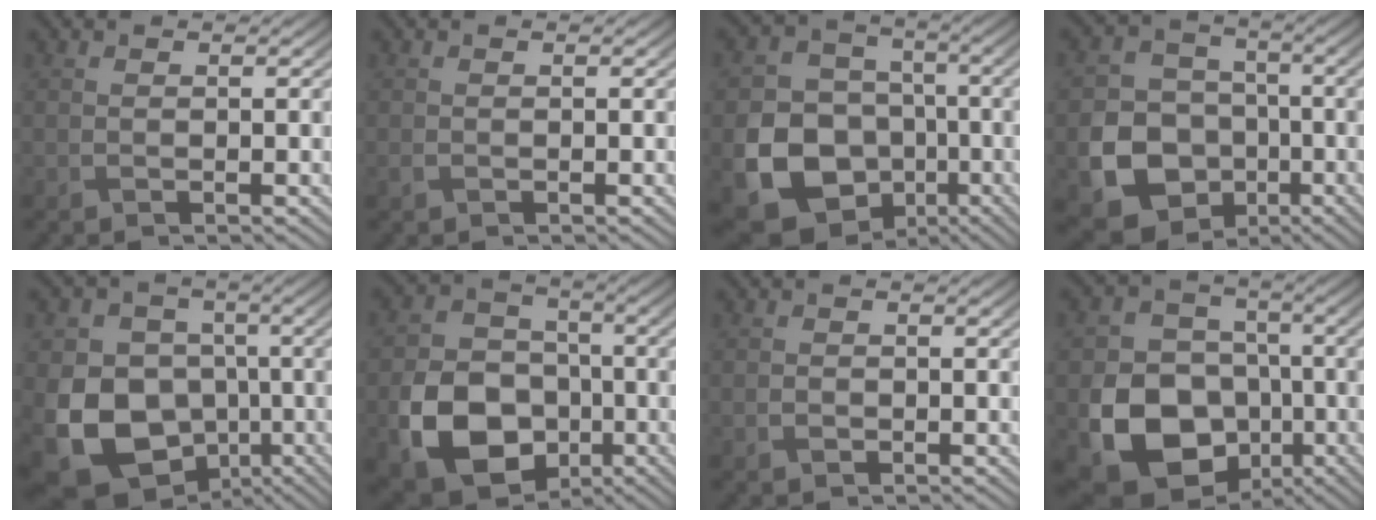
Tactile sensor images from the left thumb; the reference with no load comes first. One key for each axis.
{"total": 0.5, "fx": -0.3, "fy": 0.3, "fz": 0.3, "tx": -0.009, "ty": -0.003, "tz": -0.005}
{"total": 16.4, "fx": -6.2, "fy": 13.6, "fz": 6.8, "tx": -0.164, "ty": -0.054, "tz": -0.120}
{"total": 14.3, "fx": -5.4, "fy": 12.0, "fz": 5.6, "tx": -0.136, "ty": -0.058, "tz": -0.114}
{"total": 15.3, "fx": -4.7, "fy": 12.3, "fz": 7.6, "tx": -0.168, "ty": -0.036, "tz": -0.096}
{"total": 13.3, "fx": -4.9, "fy": 10.1, "fz": 7.2, "tx": -0.162, "ty": -0.038, "tz": -0.095}
{"total": 1.0, "fx": -0.5, "fy": 0.8, "fz": 0.4, "tx": -0.008, "ty": -0.002, "tz": -0.011}
{"total": 14.6, "fx": -5.3, "fy": 11.6, "fz": 7.3, "tx": -0.159, "ty": -0.052, "tz": -0.097}